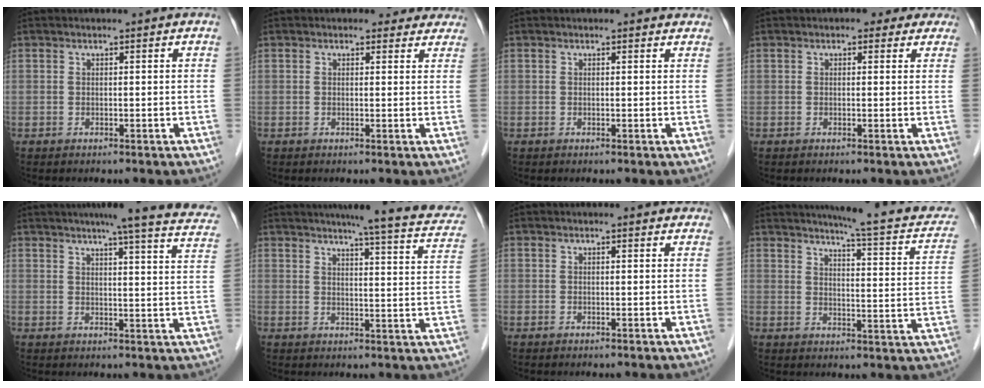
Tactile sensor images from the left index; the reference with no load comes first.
{"total": 3.5, "force": [3.1, 1.8, 0.2], "torque": [0.013, -0.001, 0.018]}
{"total": 1.5, "force": [1.4, 0.4, 0.2], "torque": [-0.009, -0.002, 0.004]}
{"total": 3.1, "force": [2.2, 2.0, 0.9], "torque": [0.003, 0.010, 0.014]}
{"total": 17.8, "force": [14.8, 1.3, 9.8], "torque": [-0.121, -0.014, 0.158]}
{"total": 15.2, "force": [12.5, 1.6, 8.5], "torque": [-0.103, -0.017, 0.128]}
{"total": 1.8, "force": [1.8, 0.4, 0.2], "torque": [-0.010, -0.003, 0.007]}
{"total": 15.9, "force": [13.8, 1.4, 7.8], "torque": [-0.093, -0.030, 0.154]}